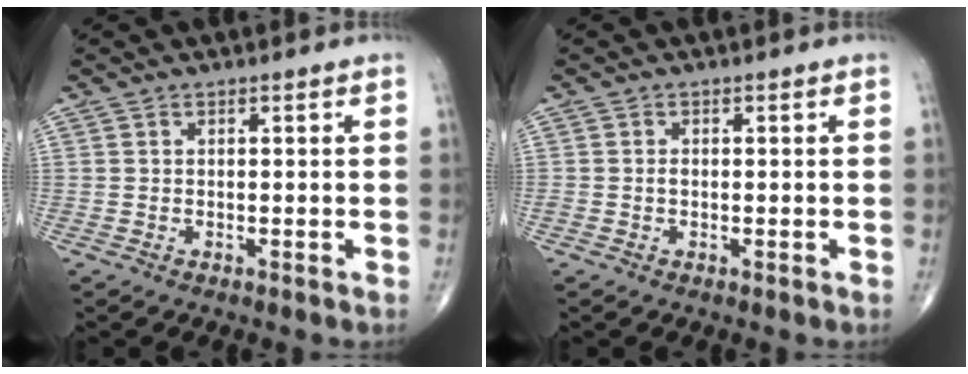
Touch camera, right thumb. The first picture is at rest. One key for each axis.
{"total": 0.7, "fx": -0.2, "fy": 0.5, "fz": 0.5, "tx": -0.010, "ty": 0.001, "tz": -0.004}